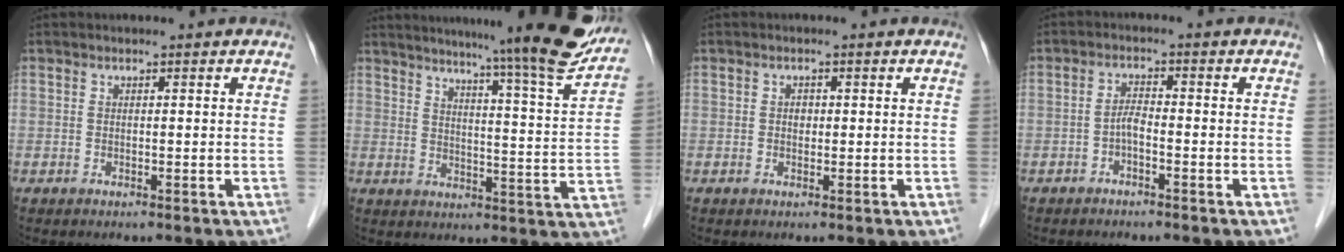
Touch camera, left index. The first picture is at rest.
{"total": 19.9, "force": [17.1, -0.5, 10.2], "torque": [-0.136, -0.049, 0.212]}
{"total": 1.1, "force": [0.1, 0.9, 0.6], "torque": [-0.013, 0.004, 0.000]}
{"total": 2.1, "force": [-1.0, 0.5, 1.7], "torque": [-0.037, 0.006, -0.021]}